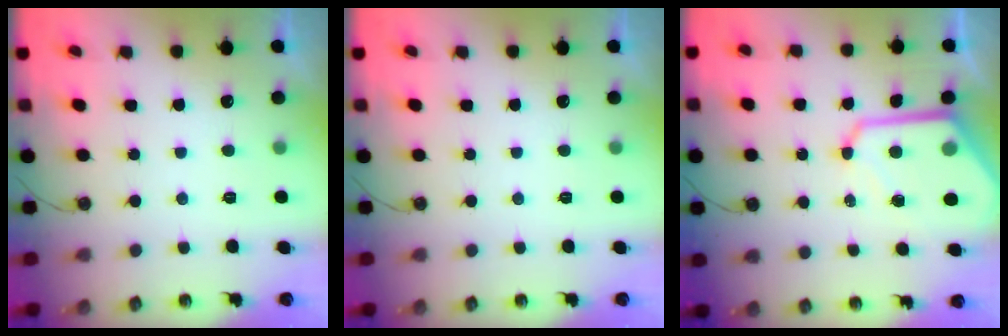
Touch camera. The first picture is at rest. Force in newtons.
{"total": 0.0}
{"total": 13.2, "press": 13.2, "slide": 1.3}